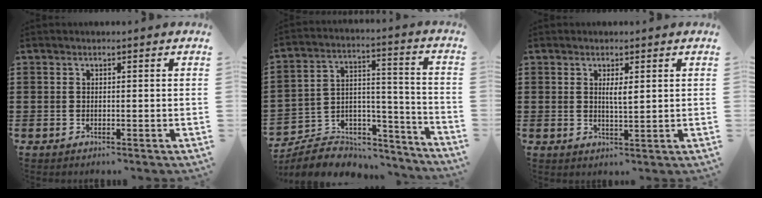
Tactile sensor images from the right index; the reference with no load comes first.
{"total": 6.7, "force": [-5.5, 3.5, 1.5], "torque": [-0.029, 0.009, -0.102]}
{"total": 2.2, "force": [0.6, 0.4, 2.1], "torque": [-0.041, 0.003, 0.009]}